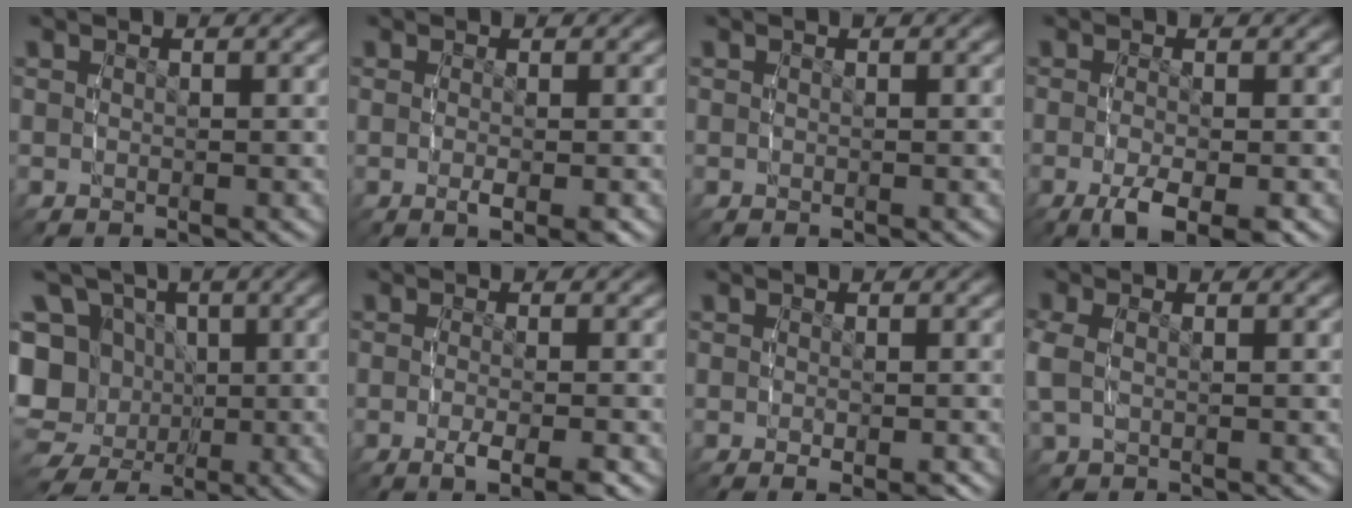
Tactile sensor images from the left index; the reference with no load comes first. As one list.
[{"total": 2.1, "force": [-0.6, 0.4, 1.9], "torque": [-0.036, -0.006, -0.007]}, {"total": 0.0}, {"total": 5.3, "force": [-2.8, 1.8, 4.2], "torque": [-0.080, -0.028, -0.032]}, {"total": 16.1, "force": [-1.1, 14.2, 7.6], "torque": [-0.176, -0.043, -0.021]}, {"total": 3.7, "force": [-1.7, 0.8, 3.1], "torque": [-0.056, -0.012, -0.026]}, {"total": 1.3, "force": [-0.7, 0.3, 1.1], "torque": [-0.020, -0.005, -0.008]}, {"total": 2.4, "force": [-0.1, 1.9, 1.6], "torque": [-0.063, -0.005, 0.002]}]